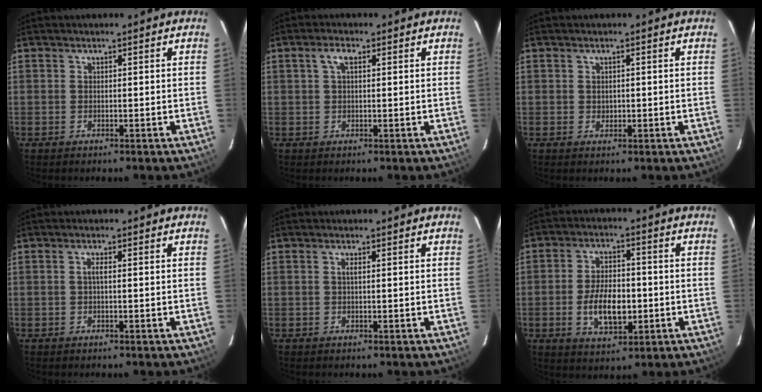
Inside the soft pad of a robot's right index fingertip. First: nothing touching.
{"total": 2.3, "force": [0.8, 1.0, 1.9], "torque": [-0.039, 0.008, 0.014]}
{"total": 1.0, "force": [0.1, 1.0, 0.3], "torque": [0.000, 0.000, 0.005]}
{"total": 1.1, "force": [0.0, 0.1, 1.1], "torque": [-0.021, 0.003, -0.003]}
{"total": 0.8, "force": [0.1, -0.1, 0.7], "torque": [-0.013, 0.002, 0.000]}
{"total": 9.4, "force": [-2.1, 4.9, 7.7], "torque": [-0.149, 0.000, -0.029]}